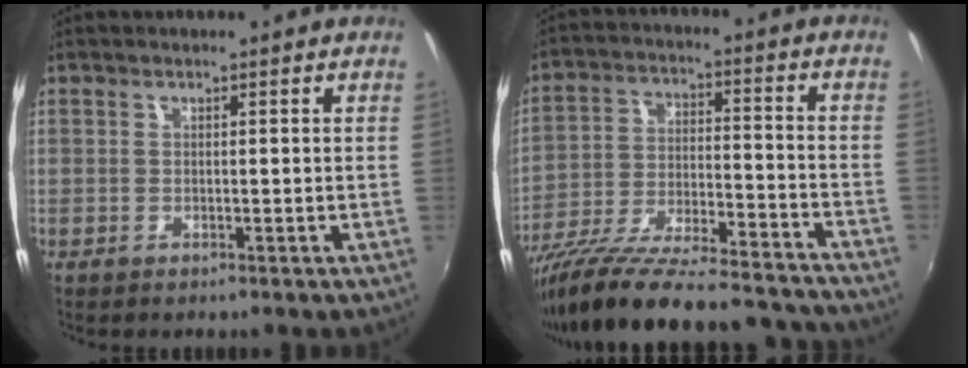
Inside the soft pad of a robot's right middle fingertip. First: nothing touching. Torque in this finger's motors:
{"motor_torque": [1.09, -1.05, 0.38, 0.21]}